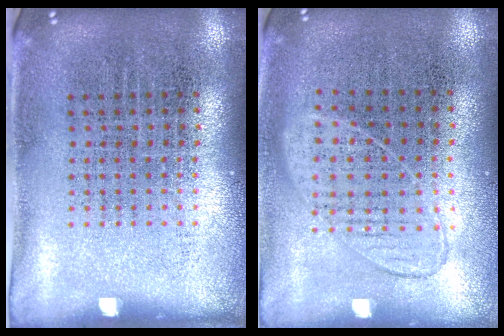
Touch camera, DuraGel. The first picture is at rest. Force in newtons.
{"total": 0.9, "press": 0.8, "slide": 0.3}